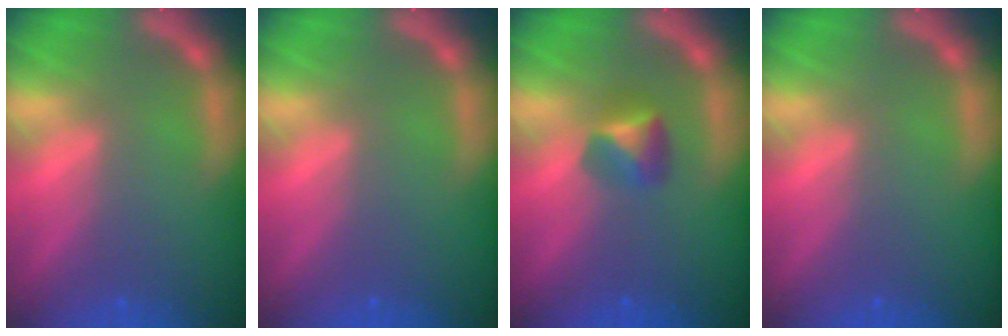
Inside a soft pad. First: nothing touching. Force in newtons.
{"total": 0.0}
{"total": 2.4}
{"total": 0.0}